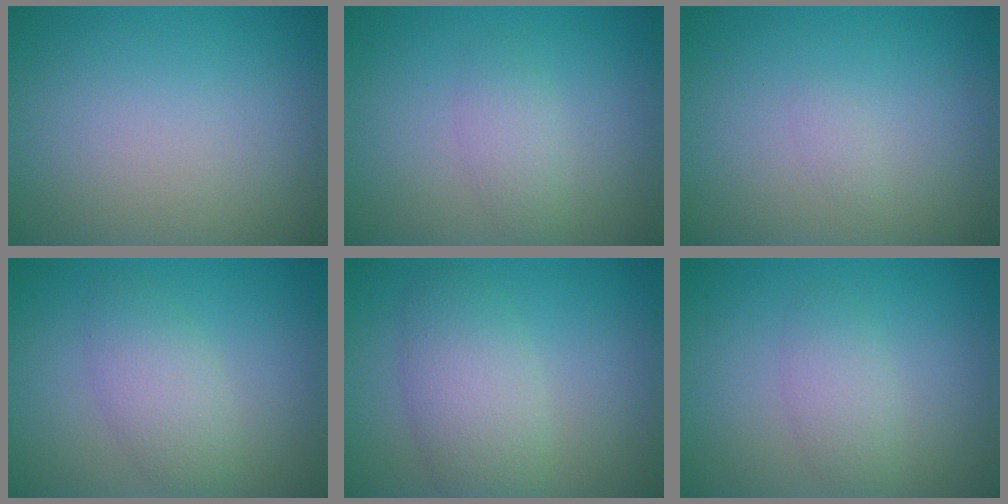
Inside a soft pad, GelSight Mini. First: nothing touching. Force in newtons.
{"total": 1.8, "press": 1.8, "slide": 0.1}
{"total": 0.5, "press": 0.5, "slide": 0.1}
{"total": 3.3, "press": 3.3, "slide": 0.1}
{"total": 4.5, "press": 4.5, "slide": 0.2}
{"total": 1.5, "press": 1.5, "slide": 0.0}